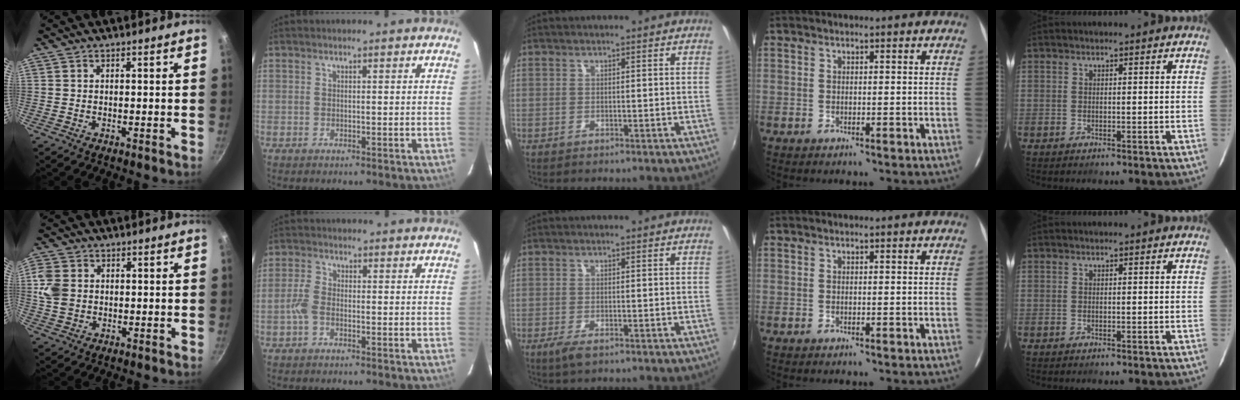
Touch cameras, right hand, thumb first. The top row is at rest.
{"thumb": {"total": 6.5, "force": [0.5, 5.3, 3.7], "torque": [-0.064, 0.000, 0.006]}, "index": {"total": 3.1, "force": [-1.4, 1.6, 2.3], "torque": [-0.060, 0.005, -0.029]}, "middle": {"total": 2.8, "force": [-1.6, 0.9, 2.0], "torque": [-0.042, -0.011, -0.028]}}